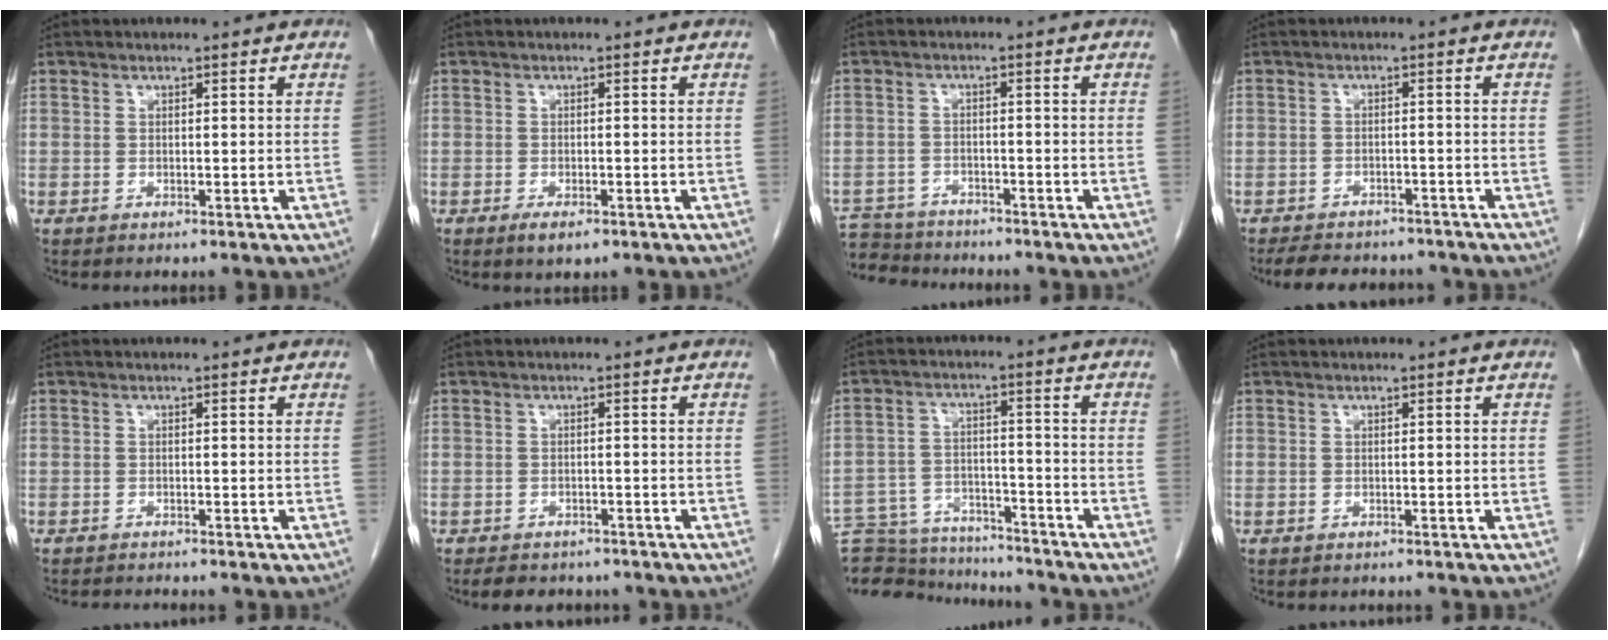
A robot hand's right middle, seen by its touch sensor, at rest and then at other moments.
{"total": 2.3, "force": [-1.4, 0.8, 1.7], "torque": [-0.032, -0.002, -0.018]}
{"total": 8.0, "force": [-7.6, 2.2, 1.0], "torque": [-0.016, 0.003, -0.123]}
{"total": 10.3, "force": [-9.0, 3.8, 3.1], "torque": [-0.053, 0.003, -0.114]}
{"total": 2.3, "force": [-2.3, -0.1, 0.4], "torque": [-0.006, -0.007, -0.034]}
{"total": 6.2, "force": [-5.3, 2.7, 1.8], "torque": [-0.025, 0.002, -0.065]}
{"total": 18.5, "force": [-17.4, 3.7, 4.9], "torque": [-0.109, 0.005, -0.257]}
{"total": 1.2, "force": [-1.1, 0.4, 0.2], "torque": [-0.010, -0.001, -0.015]}